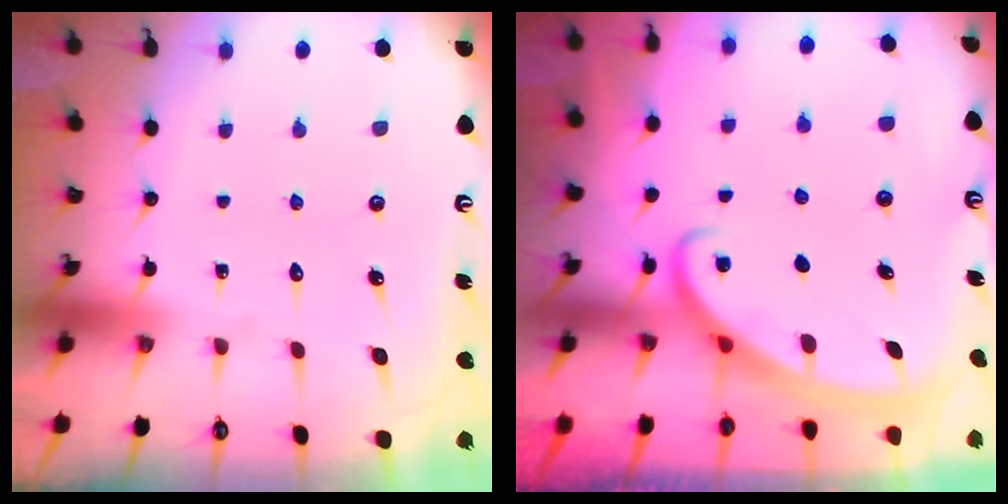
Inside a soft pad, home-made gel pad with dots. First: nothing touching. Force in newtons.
{"total": 2.4, "press": 2.4, "slide": 0.4}